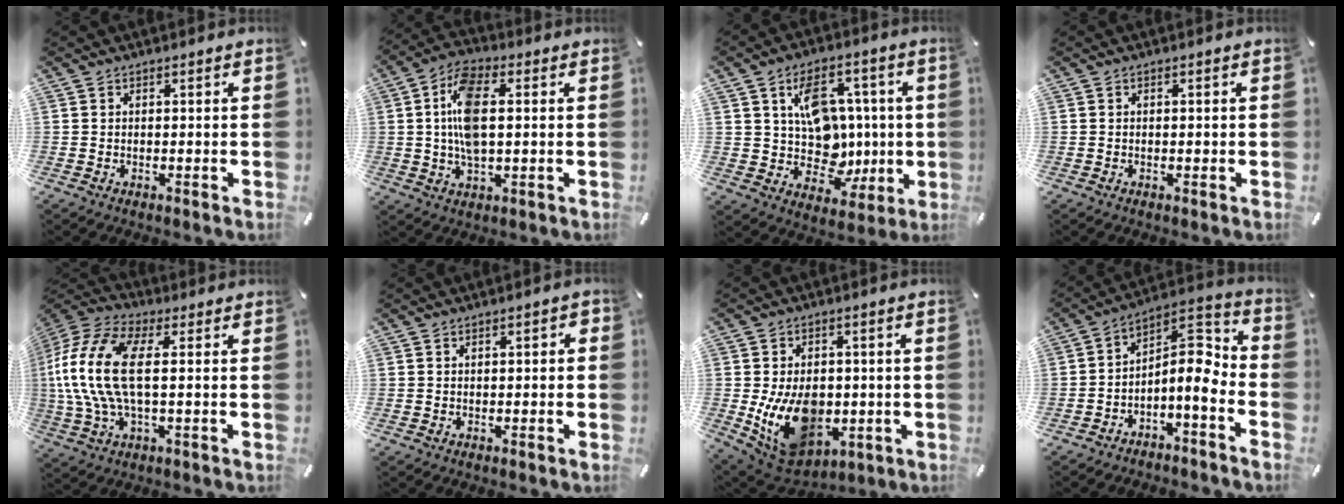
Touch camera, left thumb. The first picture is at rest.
{"total": 11.5, "force": [1.1, 6.0, 9.8], "torque": [-0.206, 0.001, 0.016]}
{"total": 14.3, "force": [3.1, 11.8, 7.6], "torque": [-0.113, -0.013, 0.074]}
{"total": 0.6, "force": [-0.2, 0.3, 0.4], "torque": [-0.009, 0.000, -0.004]}
{"total": 17.4, "force": [1.1, 8.2, 15.2], "torque": [-0.332, -0.010, 0.014]}
{"total": 1.3, "force": [-0.4, 0.7, 1.0], "torque": [-0.017, 0.005, -0.008]}
{"total": 15.1, "force": [-2.2, 10.9, 10.2], "torque": [-0.186, -0.005, -0.030]}
{"total": 7.4, "force": [-2.1, 4.1, 5.8], "torque": [-0.058, -0.022, -0.042]}